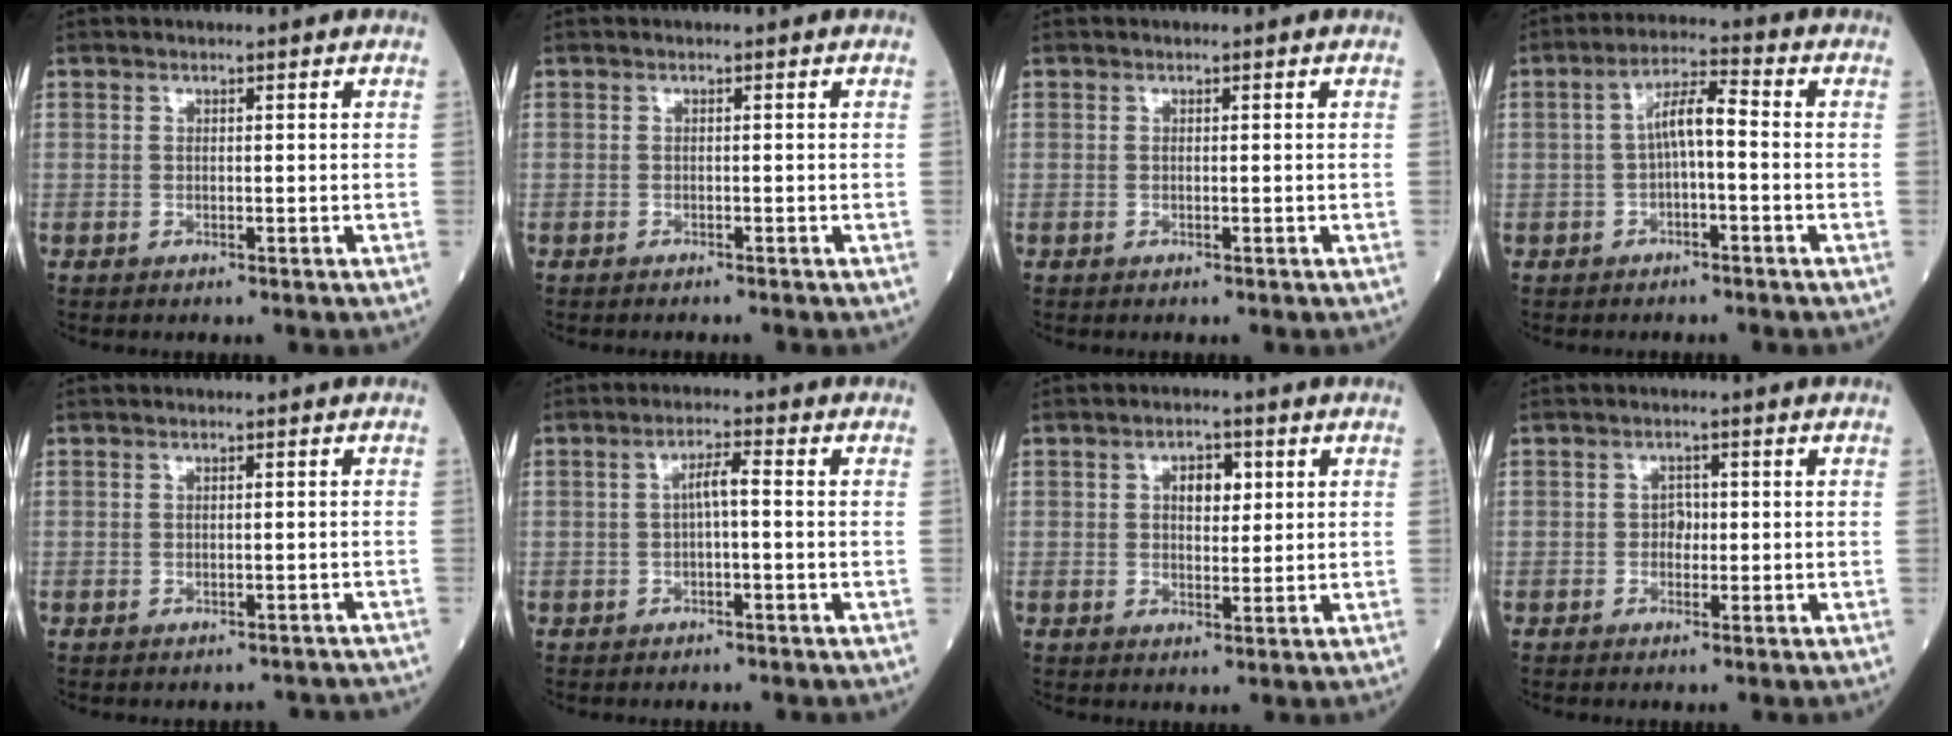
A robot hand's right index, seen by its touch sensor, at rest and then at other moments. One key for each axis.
{"total": 0.9, "fx": -0.9, "fy": 0.1, "fz": 0.3, "tx": -0.004, "ty": -0.001, "tz": -0.013}
{"total": 0.0}
{"total": 5.4, "fx": -0.5, "fy": 1.2, "fz": 5.2, "tx": -0.092, "ty": 0.022, "tz": -0.011}
{"total": 3.6, "fx": -3.4, "fy": 1.1, "fz": 0.6, "tx": -0.005, "ty": -0.001, "tz": -0.034}
{"total": 2.8, "fx": -0.2, "fy": 0.4, "fz": 2.8, "tx": -0.047, "ty": 0.009, "tz": -0.003}
{"total": 3.9, "fx": 1.2, "fy": 2.1, "fz": 3.1, "tx": -0.048, "ty": 0.008, "tz": 0.019}
{"total": 1.6, "fx": -0.2, "fy": 1.2, "fz": 1.0, "tx": -0.010, "ty": 0.005, "tz": -0.005}